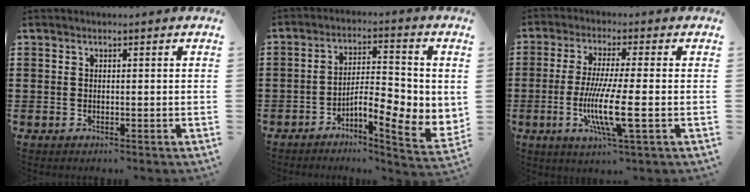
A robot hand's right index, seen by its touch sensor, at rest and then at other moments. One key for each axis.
{"total": 6.9, "fx": -2.2, "fy": 2.3, "fz": 6.1, "tx": -0.102, "ty": -0.016, "tz": -0.041}
{"total": 9.6, "fx": -2.2, "fy": 0.9, "fz": 9.3, "tx": -0.190, "ty": -0.019, "tz": -0.045}